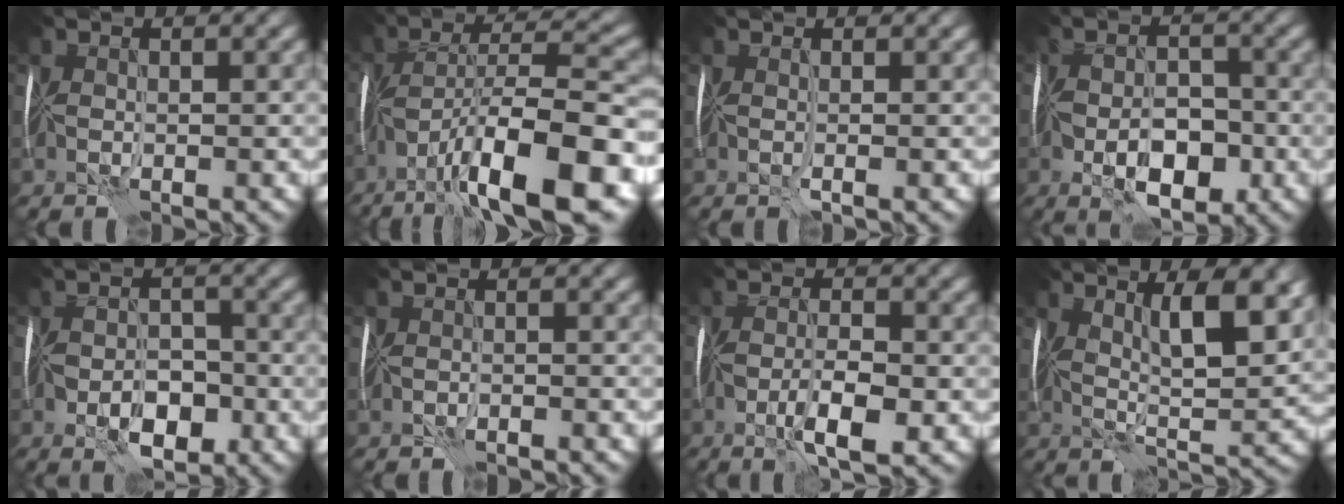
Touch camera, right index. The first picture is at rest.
{"total": 12.5, "force": [-6.6, 2.9, 10.2], "torque": [-0.167, 0.017, -0.115]}
{"total": 0.9, "force": [0.4, -0.7, 0.3], "torque": [-0.002, -0.001, 0.001]}
{"total": 5.4, "force": [-2.3, 2.6, 4.1], "torque": [-0.063, 0.003, -0.046]}
{"total": 4.2, "force": [-2.1, 2.1, 2.9], "torque": [-0.040, 0.004, -0.042]}
{"total": 1.4, "force": [-1.2, -0.6, -0.2], "torque": [0.005, 0.001, -0.028]}
{"total": 4.2, "force": [-1.7, 1.0, 3.8], "torque": [-0.070, 0.002, -0.035]}
{"total": 6.9, "force": [2.8, 1.6, 6.2], "torque": [-0.104, 0.002, 0.042]}